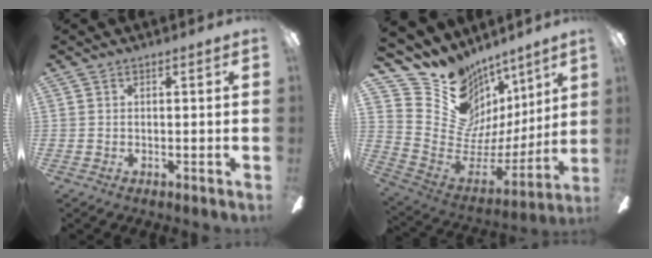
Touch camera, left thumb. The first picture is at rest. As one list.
[{"total": 17.0, "force": [10.9, 12.1, 4.9], "torque": [-0.091, -0.103, 0.223]}]